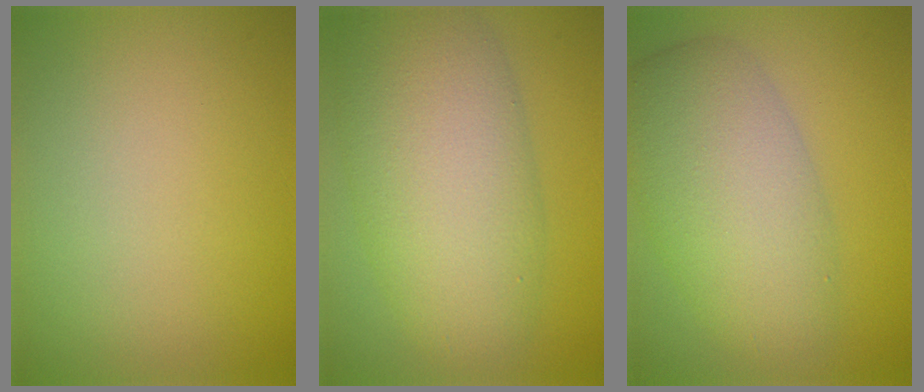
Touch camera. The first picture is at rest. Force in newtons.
{"total": 10.1, "press": 10.1, "slide": 0.3}
{"total": 7.6, "press": 7.6, "slide": 0.1}